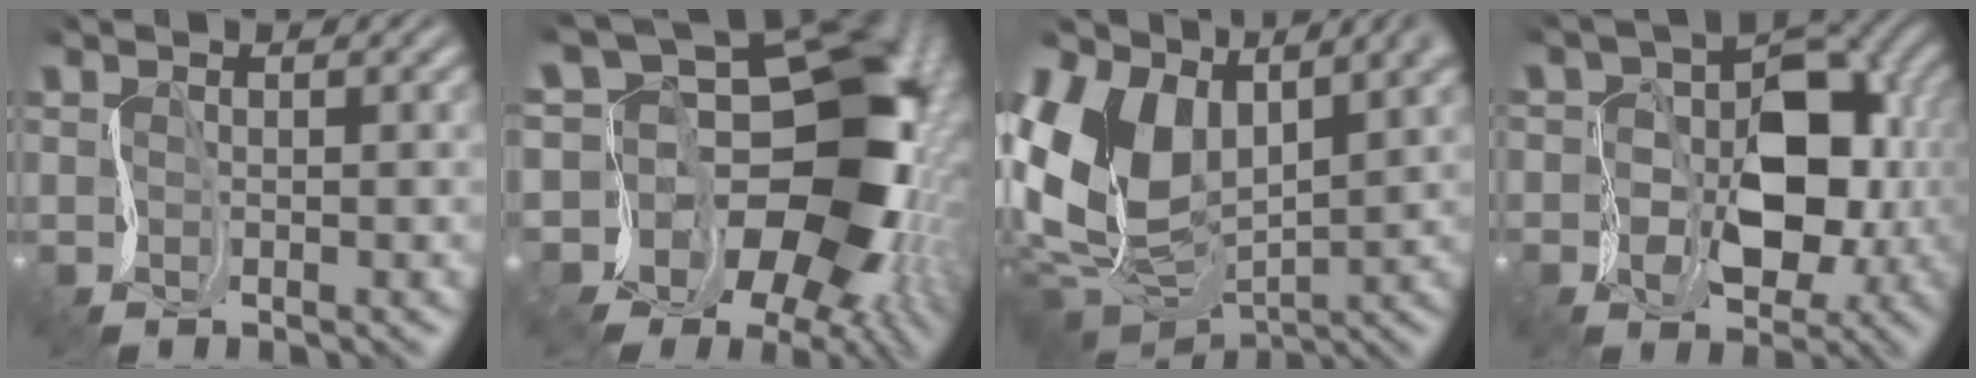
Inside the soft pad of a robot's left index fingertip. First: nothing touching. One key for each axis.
{"total": 16.2, "fx": -2.6, "fy": 12.9, "fz": 9.4, "tx": -0.103, "ty": 0.028, "tz": -0.047}
{"total": 10.0, "fx": 2.7, "fy": 6.4, "fz": 7.2, "tx": -0.182, "ty": -0.025, "tz": 0.059}
{"total": 8.2, "fx": -0.7, "fy": 5.7, "fz": 5.8, "tx": -0.095, "ty": -0.004, "tz": -0.002}